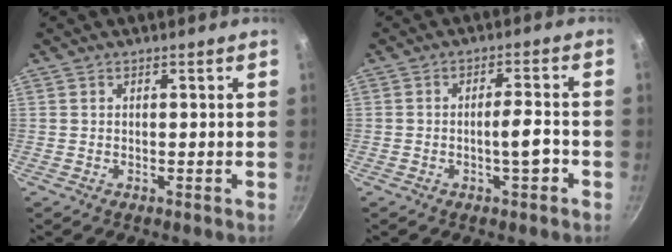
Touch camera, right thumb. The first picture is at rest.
{"total": 5.8, "force": [-2.3, 2.1, 4.9], "torque": [-0.046, 0.023, -0.030]}